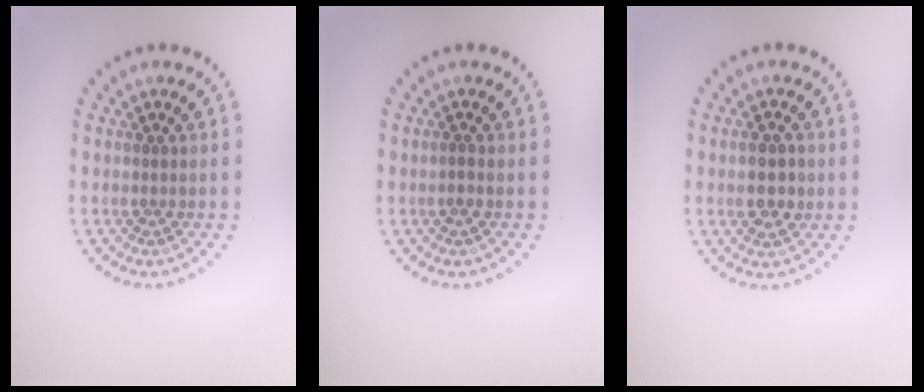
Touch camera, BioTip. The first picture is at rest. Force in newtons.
{"total": 0.6, "press": 0.3, "slide": 0.4}
{"total": 2.8, "press": 2.8, "slide": 0.2}